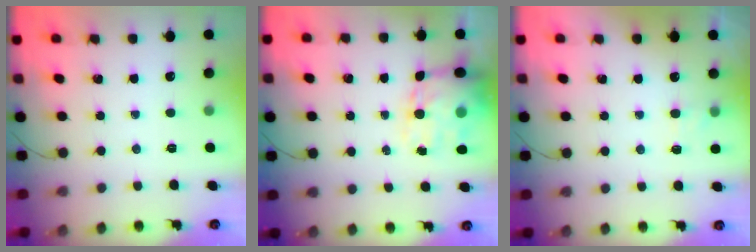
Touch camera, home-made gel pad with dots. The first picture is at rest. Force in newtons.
{"total": 15.1, "press": 14.5, "slide": 4.2}
{"total": 5.9, "press": 5.7, "slide": 1.6}